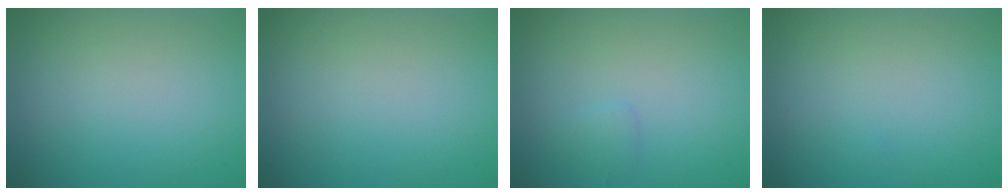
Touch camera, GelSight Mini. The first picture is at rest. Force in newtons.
{"total": 0.0}
{"total": 0.8, "press": 0.7, "slide": 0.1}
{"total": 0.0}